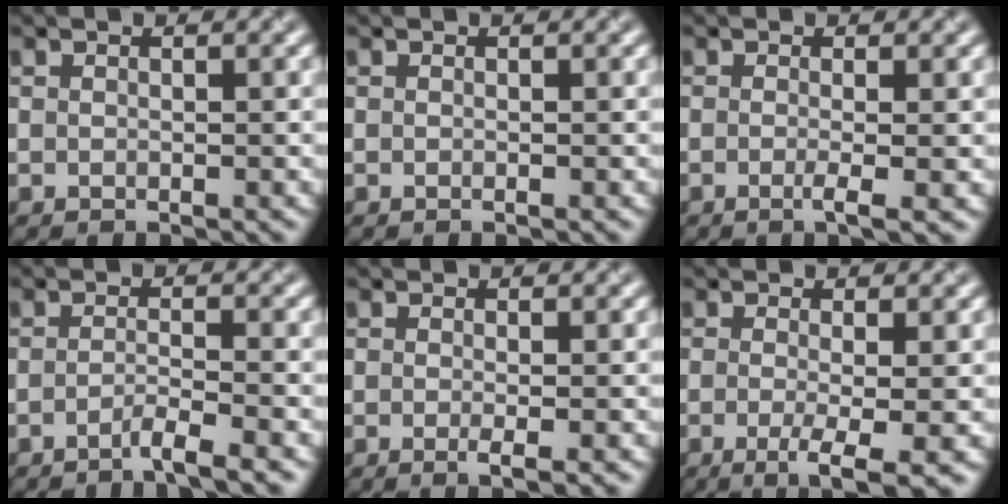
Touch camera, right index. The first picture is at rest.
{"total": 0.0}
{"total": 2.2, "force": [-0.4, 0.6, 2.1], "torque": [-0.032, -0.007, -0.009]}
{"total": 2.2, "force": [-1.3, 0.2, 1.7], "torque": [-0.022, 0.004, -0.033]}
{"total": 1.6, "force": [-0.3, 0.3, 1.6], "torque": [-0.024, -0.008, -0.007]}
{"total": 4.3, "force": [-1.2, 1.0, 4.0], "torque": [-0.069, -0.011, -0.019]}